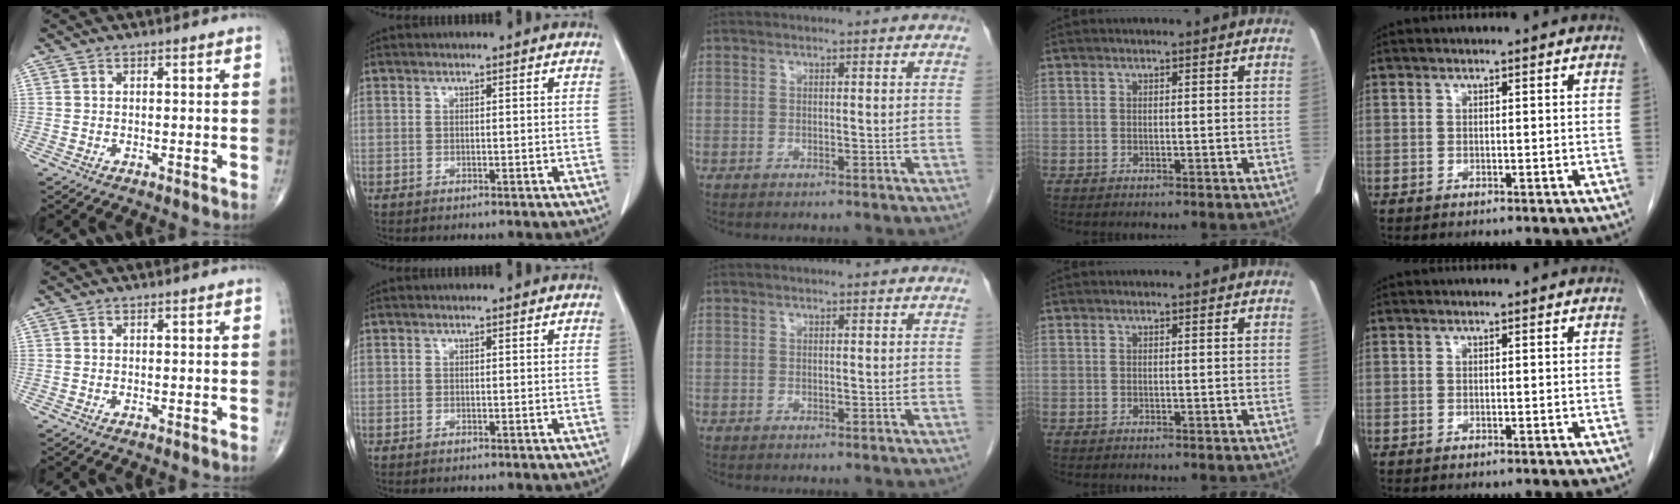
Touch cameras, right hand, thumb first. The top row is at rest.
{}